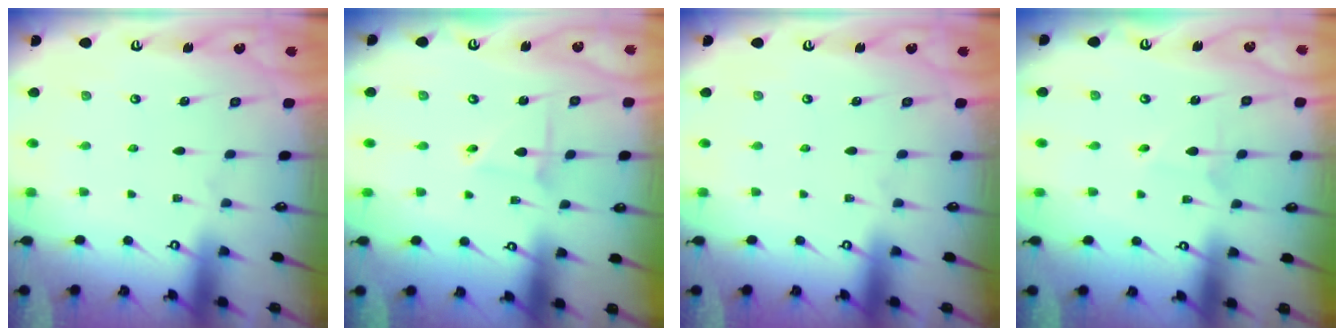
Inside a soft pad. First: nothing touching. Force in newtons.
{"total": 2.4, "press": 2.4, "slide": 0.3}
{"total": 0.0}
{"total": 2.6, "press": 2.6, "slide": 0.2}